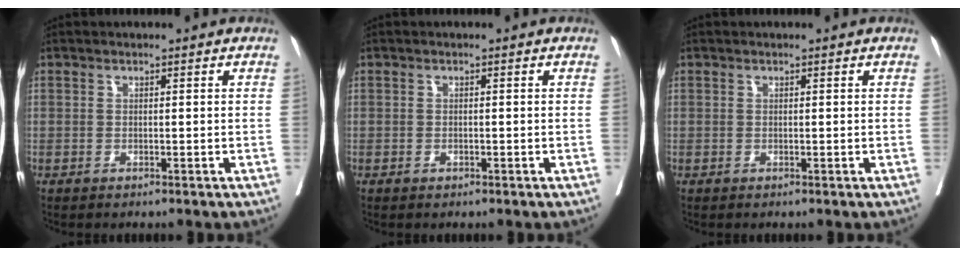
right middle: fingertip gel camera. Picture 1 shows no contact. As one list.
[{"total": 0.6, "force": [-0.3, 0.4, 0.3], "torque": [-0.007, 0.001, -0.004]}, {"total": 0.0}]